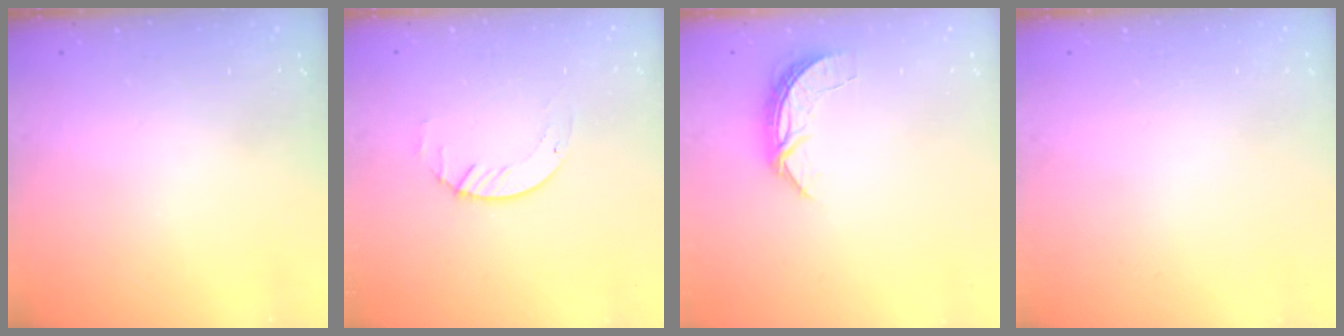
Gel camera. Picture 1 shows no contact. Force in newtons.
{"total": 2.6, "press": 2.6, "slide": 0.3}
{"total": 5.6, "press": 5.6, "slide": 0.5}
{"total": 0.0}